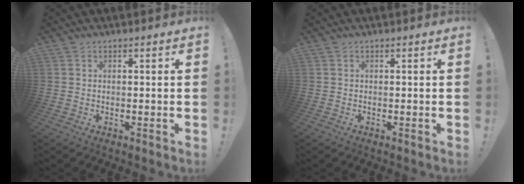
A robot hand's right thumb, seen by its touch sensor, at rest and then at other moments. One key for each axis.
{"total": 0.0}